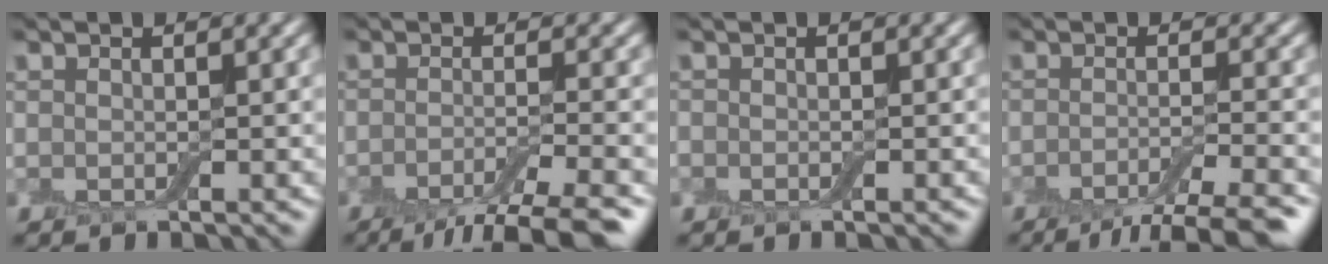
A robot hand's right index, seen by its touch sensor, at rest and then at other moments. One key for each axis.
{"total": 6.4, "fx": -4.2, "fy": 1.4, "fz": 4.6, "tx": -0.059, "ty": -0.005, "tz": -0.073}
{"total": 0.7, "fx": -0.4, "fy": 0.5, "fz": 0.2, "tx": 0.000, "ty": -0.004, "tz": -0.005}
{"total": 5.8, "fx": -3.9, "fy": 1.2, "fz": 4.2, "tx": -0.051, "ty": -0.002, "tz": -0.065}